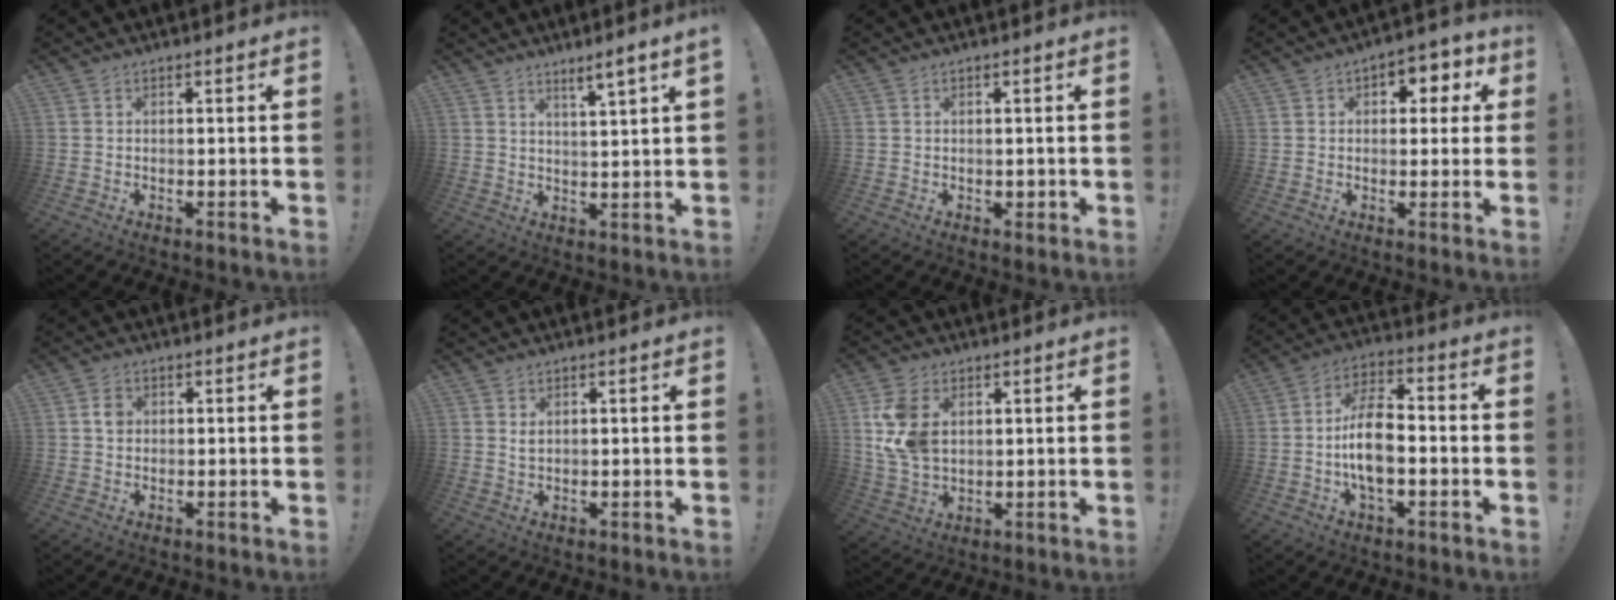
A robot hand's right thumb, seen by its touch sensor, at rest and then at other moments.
{"total": 4.7, "force": [3.4, -0.8, 3.1], "torque": [-0.033, -0.026, 0.049]}
{"total": 1.3, "force": [0.0, 1.1, 0.7], "torque": [-0.005, 0.000, -0.002]}
{"total": 5.3, "force": [1.5, 4.3, 2.8], "torque": [-0.017, -0.010, 0.021]}
{"total": 2.6, "force": [0.3, 2.2, 1.4], "torque": [-0.004, -0.003, 0.000]}
{"total": 1.4, "force": [0.7, 0.7, 1.0], "torque": [-0.022, 0.001, 0.013]}
{"total": 11.8, "force": [3.3, 8.1, 7.9], "torque": [-0.156, -0.008, 0.066]}
{"total": 12.1, "force": [-2.5, 6.3, 10.1], "torque": [-0.197, 0.015, -0.044]}